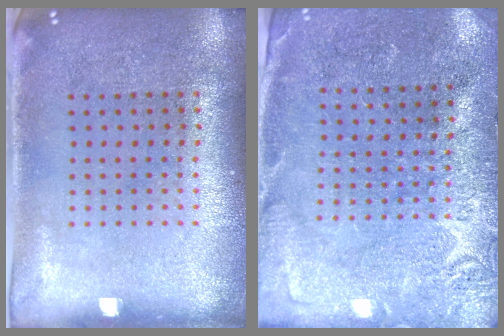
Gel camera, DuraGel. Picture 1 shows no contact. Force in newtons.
{"total": 2.8, "press": 2.7, "slide": 0.5}